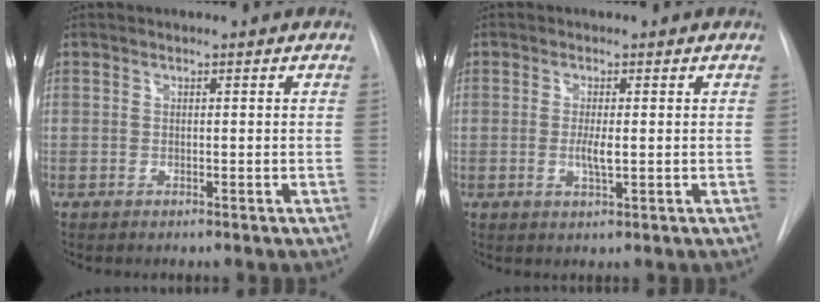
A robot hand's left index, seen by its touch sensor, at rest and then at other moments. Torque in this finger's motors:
{"motor_torque": [0.47, 0.26, 0.05, 0.06]}